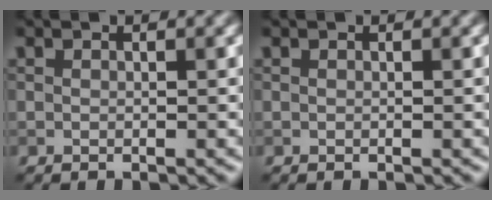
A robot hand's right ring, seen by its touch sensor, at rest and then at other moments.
{"total": 0.0}